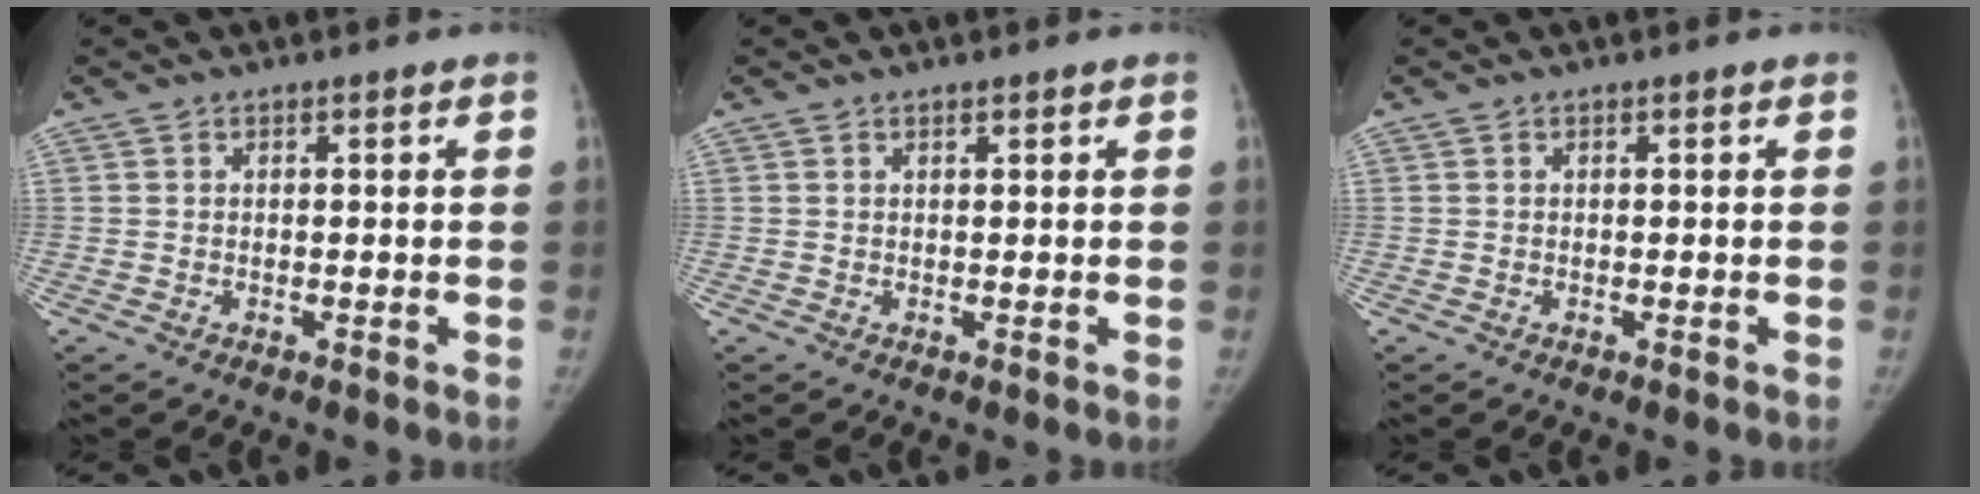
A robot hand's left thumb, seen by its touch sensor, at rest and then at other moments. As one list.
[{"total": 0.6, "force": [0.4, 0.1, 0.4], "torque": [-0.007, -0.002, 0.008]}, {"total": 0.0}]